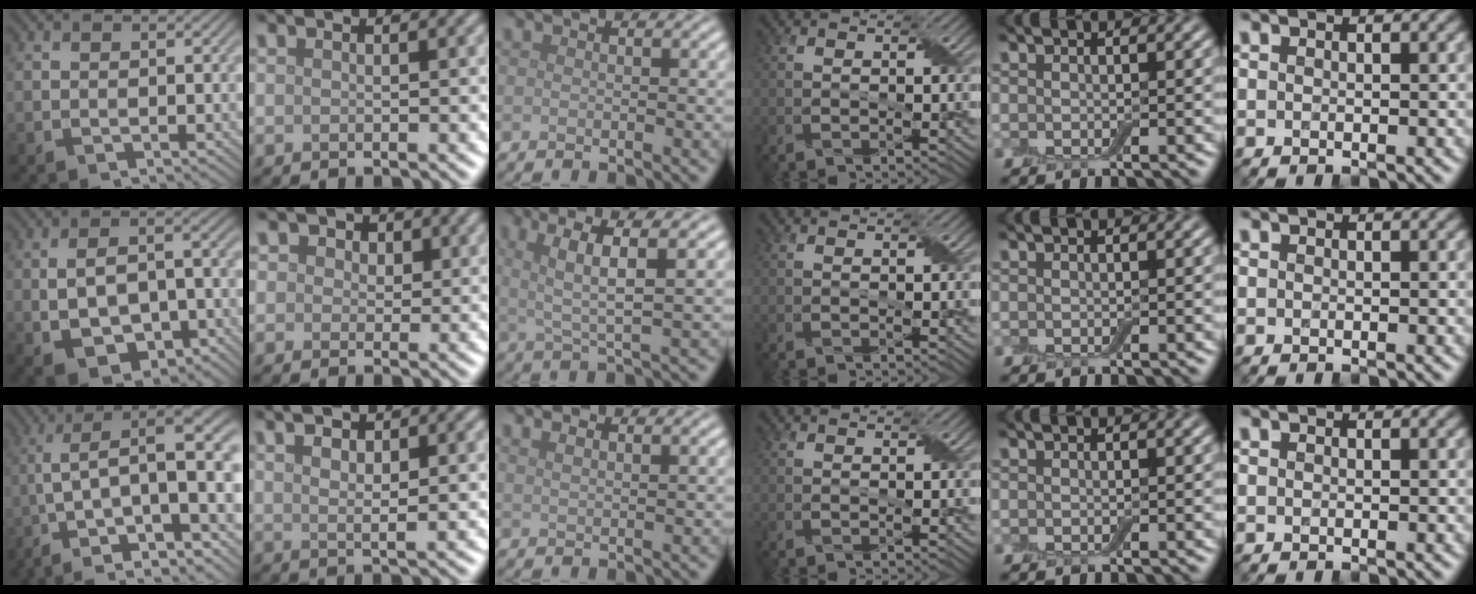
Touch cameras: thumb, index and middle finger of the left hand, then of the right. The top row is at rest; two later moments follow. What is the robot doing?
{"motion": "peel", "object": "bubble wrap"}